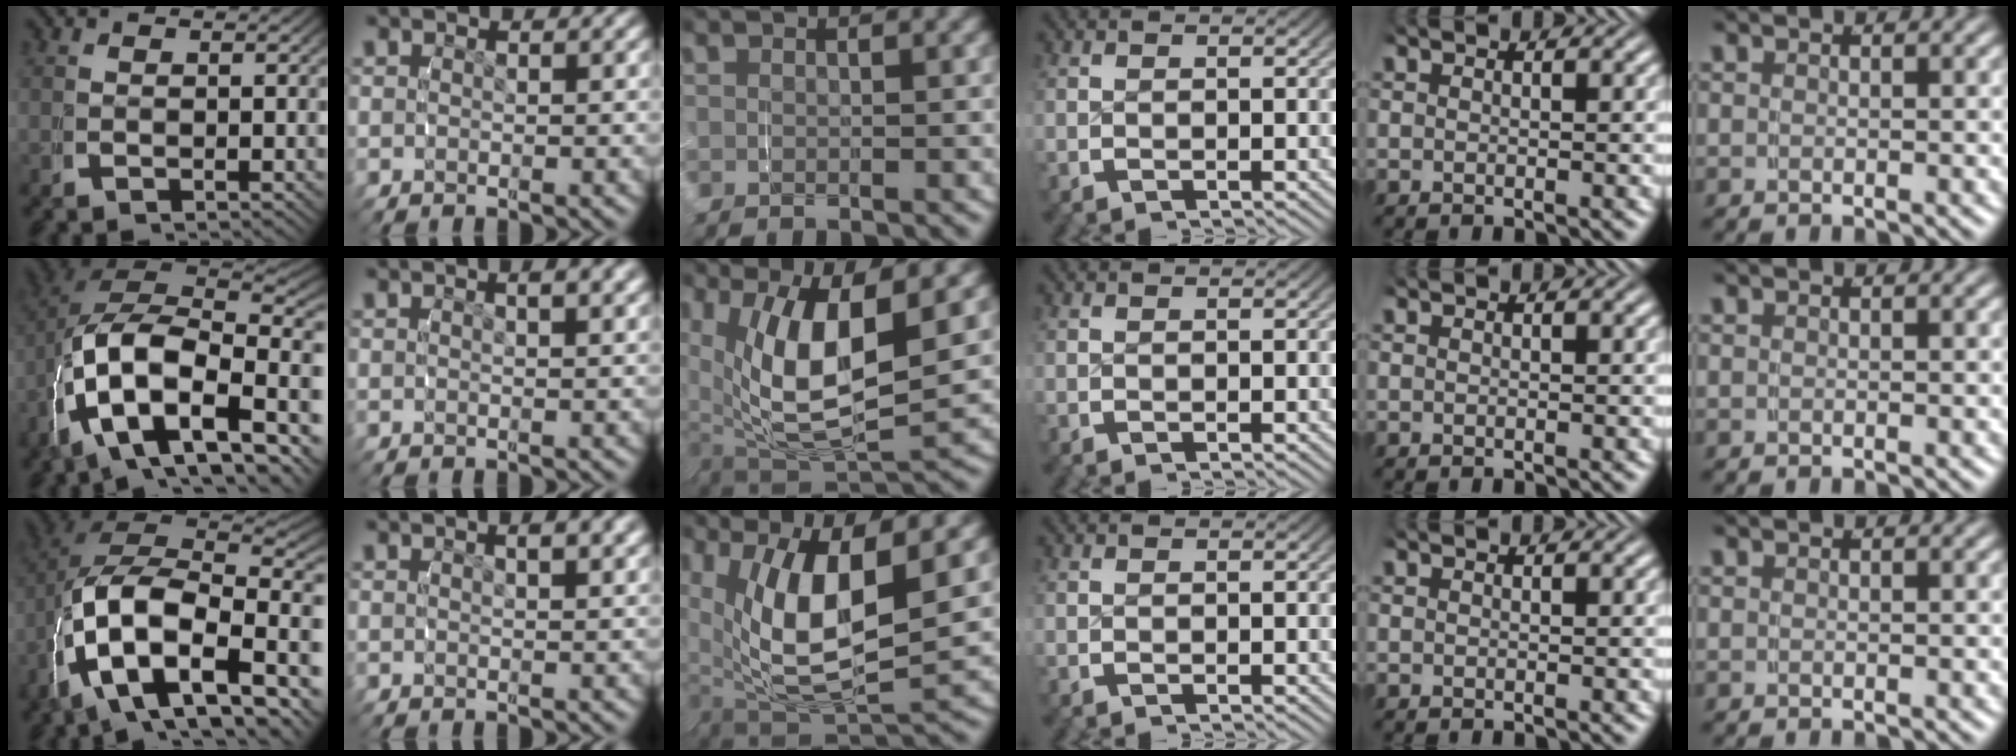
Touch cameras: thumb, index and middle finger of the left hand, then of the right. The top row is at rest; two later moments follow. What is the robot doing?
{"motion": "grasp_and_lifting", "object": "water bottle"}